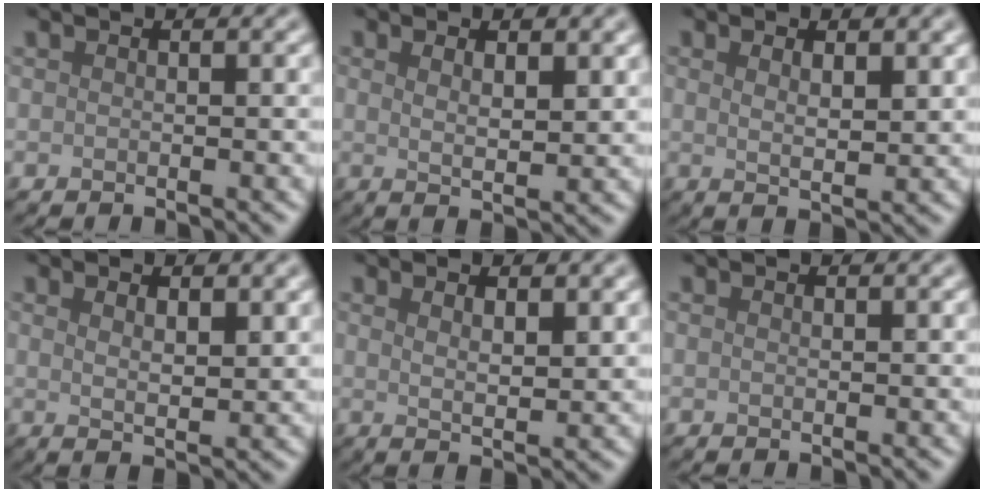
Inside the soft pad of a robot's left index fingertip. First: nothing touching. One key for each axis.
{"total": 3.2, "fx": 1.4, "fy": 0.9, "fz": 2.8, "tx": -0.040, "ty": -0.003, "tz": 0.021}
{"total": 2.9, "fx": 1.3, "fy": 0.8, "fz": 2.4, "tx": -0.036, "ty": -0.001, "tz": 0.020}
{"total": 3.1, "fx": 1.4, "fy": 0.9, "fz": 2.7, "tx": -0.040, "ty": -0.003, "tz": 0.024}
{"total": 3.4, "fx": 1.5, "fy": 0.9, "fz": 2.9, "tx": -0.041, "ty": -0.003, "tz": 0.022}
{"total": 0.0}